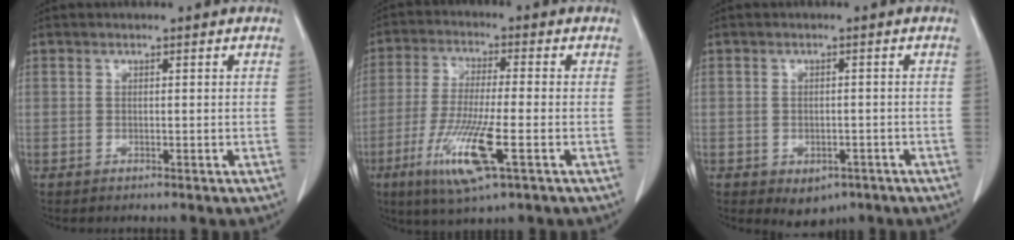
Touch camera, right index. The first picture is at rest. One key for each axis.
{"total": 11.5, "fx": -4.4, "fy": 0.9, "fz": 10.6, "tx": -0.215, "ty": -0.026, "tz": -0.081}
{"total": 3.7, "fx": -2.1, "fy": 2.6, "fz": 1.7, "tx": -0.013, "ty": 0.002, "tz": -0.015}